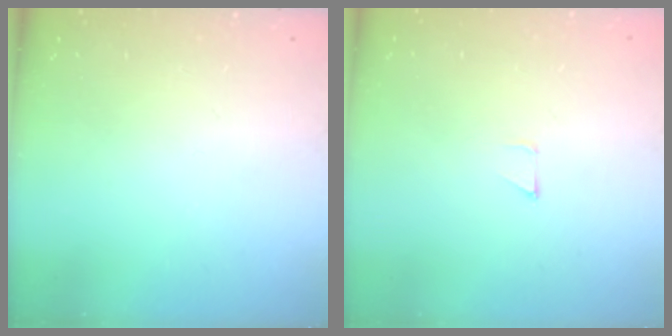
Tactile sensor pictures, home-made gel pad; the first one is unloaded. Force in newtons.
{"total": 2.6, "press": 2.6, "slide": 0.2}